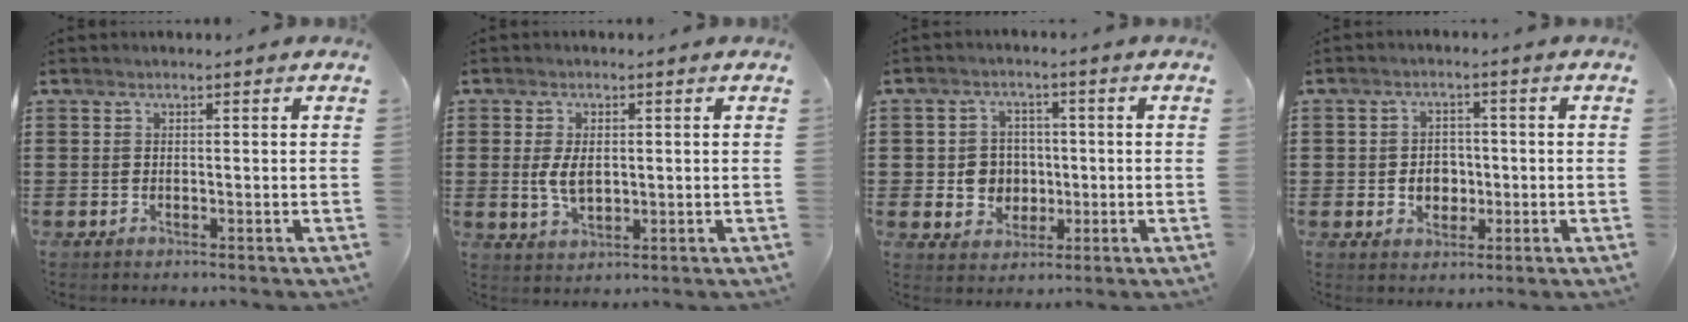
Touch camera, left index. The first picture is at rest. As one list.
[{"total": 4.5, "force": [0.4, 2.6, 3.7], "torque": [-0.090, 0.003, 0.002]}, {"total": 5.3, "force": [0.0, 5.0, 1.8], "torque": [-0.045, 0.011, -0.001]}, {"total": 3.9, "force": [-0.4, 3.2, 2.1], "torque": [-0.033, 0.000, -0.015]}]